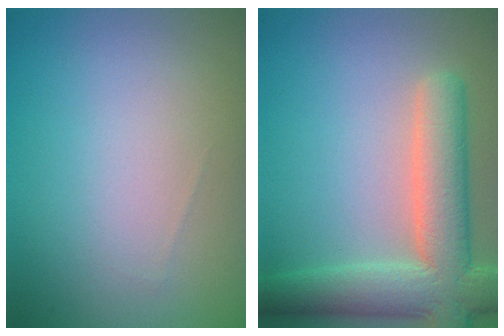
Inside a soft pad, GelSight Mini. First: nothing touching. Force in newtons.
{"total": 7.7, "press": 7.7, "slide": 0.7}